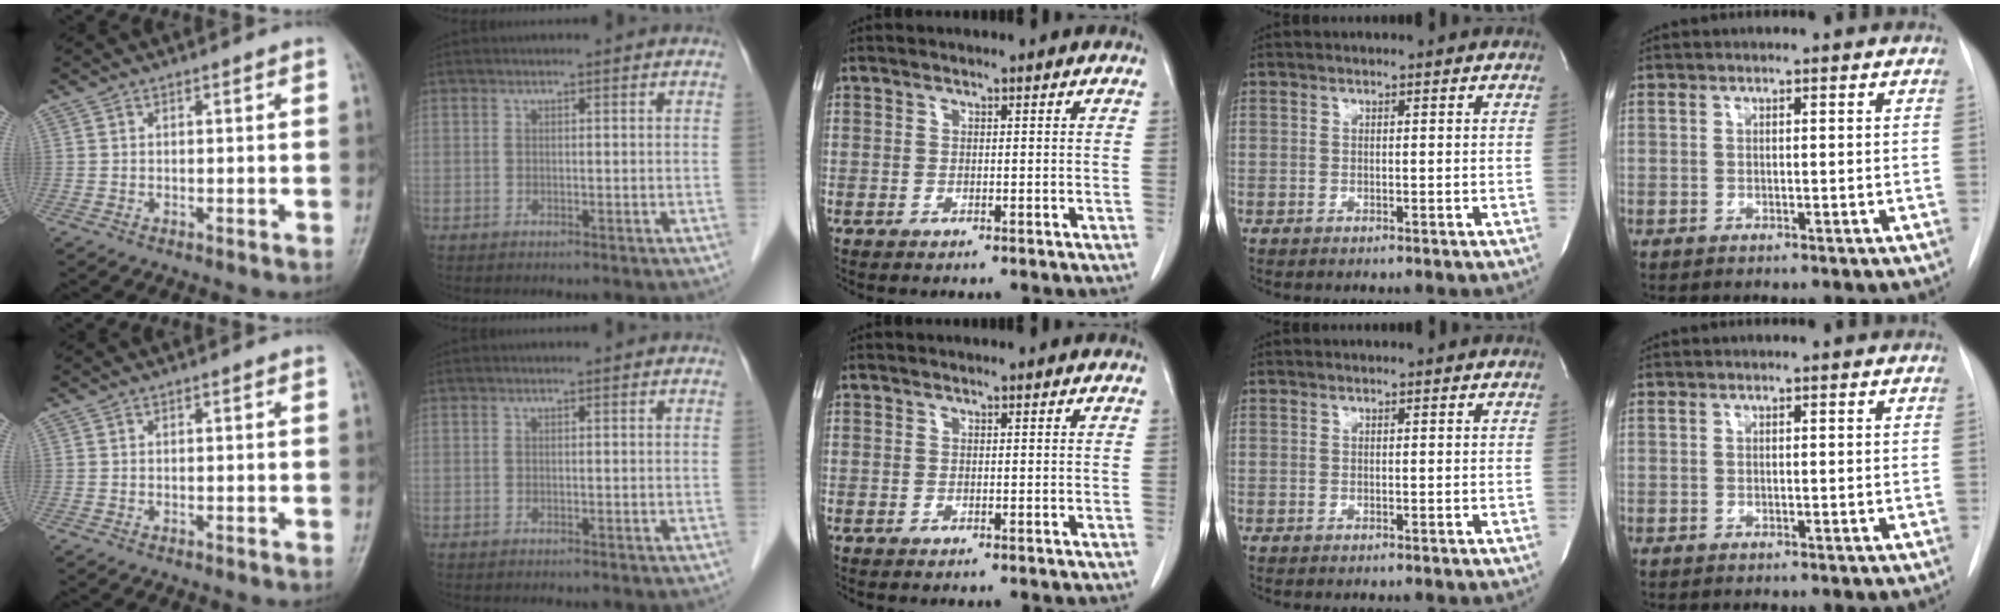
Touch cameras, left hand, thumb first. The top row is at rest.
{}